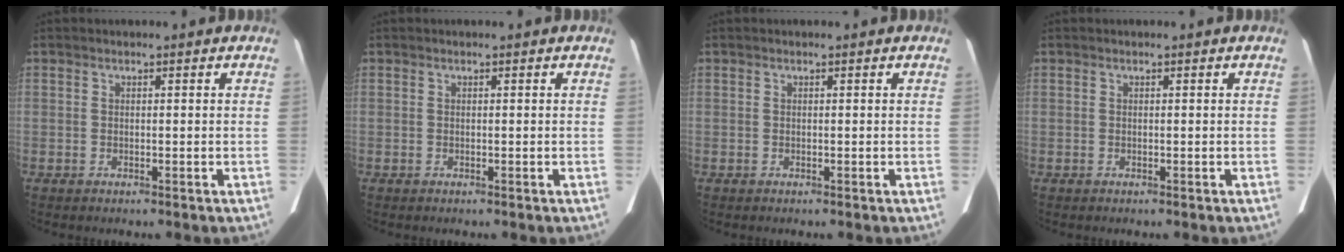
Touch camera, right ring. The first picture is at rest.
{"total": 0.0}
{"total": 0.0}
{"total": 0.0}